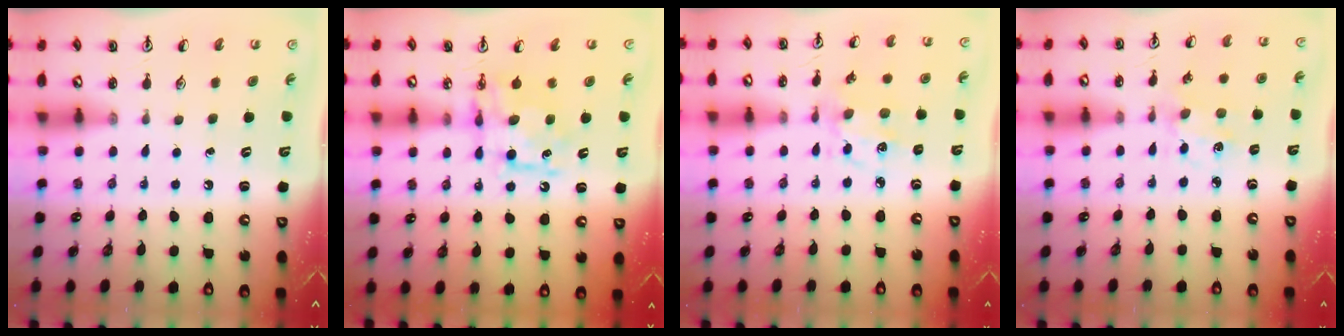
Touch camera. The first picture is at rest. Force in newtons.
{"total": 8.7, "press": 8.7, "slide": 0.3}
{"total": 5.3, "press": 5.3, "slide": 0.5}
{"total": 1.2, "press": 1.1, "slide": 0.3}